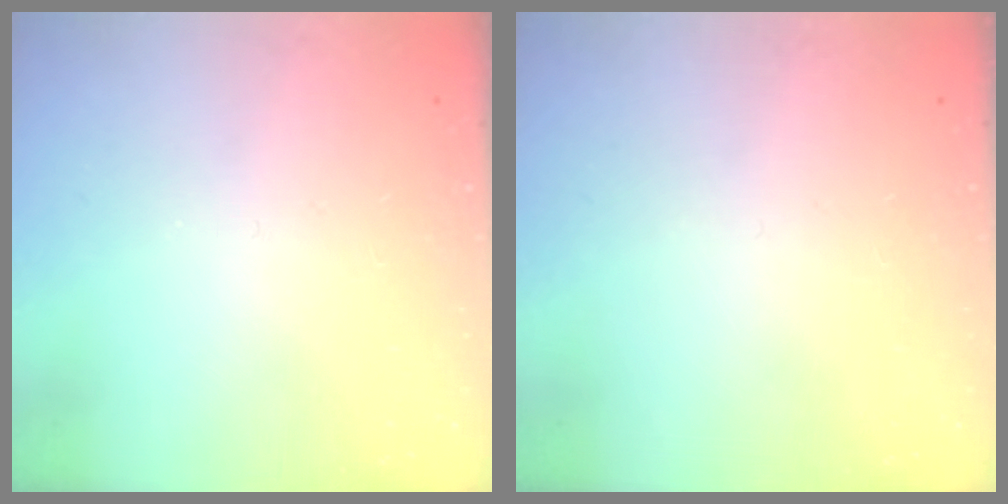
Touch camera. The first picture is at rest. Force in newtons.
{"total": 0.0}